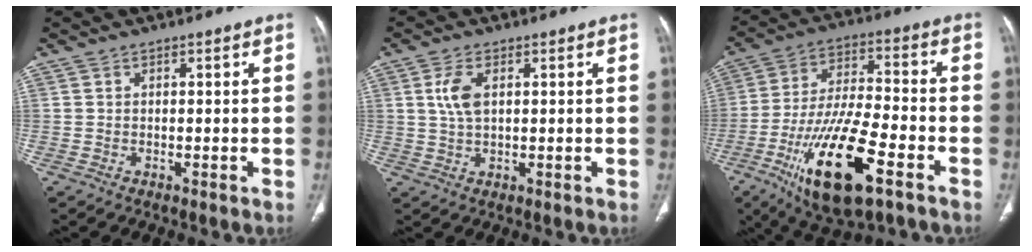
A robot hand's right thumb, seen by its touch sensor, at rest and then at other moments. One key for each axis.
{"total": 4.7, "fx": 1.3, "fy": 2.3, "fz": 3.8, "tx": -0.088, "ty": -0.001, "tz": 0.027}
{"total": 20.3, "fx": -9.1, "fy": 6.8, "fz": 16.8, "tx": -0.319, "ty": 0.026, "tz": -0.150}